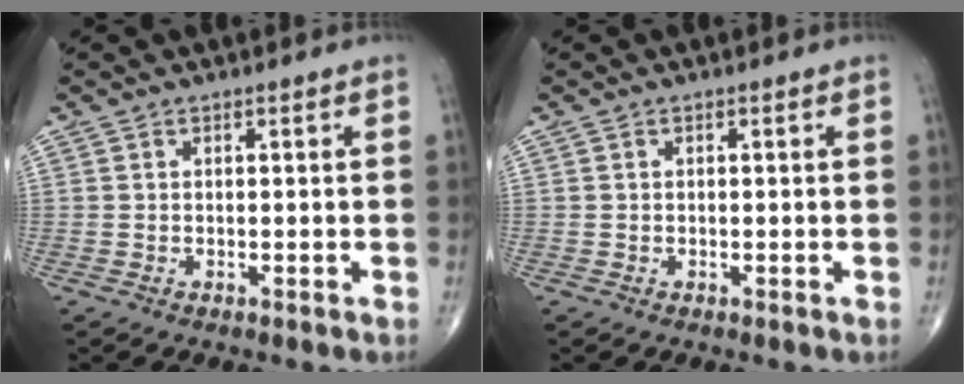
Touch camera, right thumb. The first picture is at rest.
{"total": 0.0}